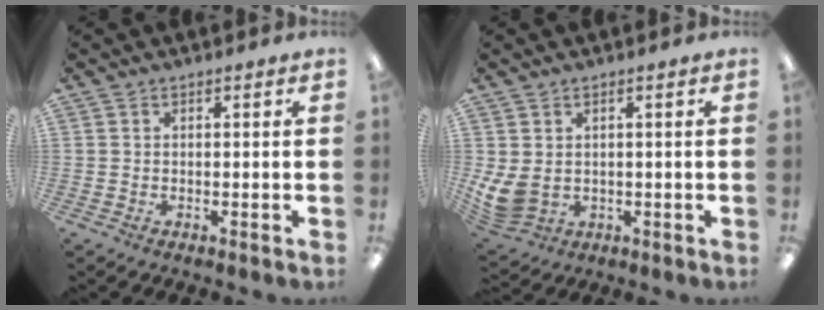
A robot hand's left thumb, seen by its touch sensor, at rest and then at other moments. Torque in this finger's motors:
{"motor_torque": [-0.02, 0.22, 0.13, -0.12, 0.07]}